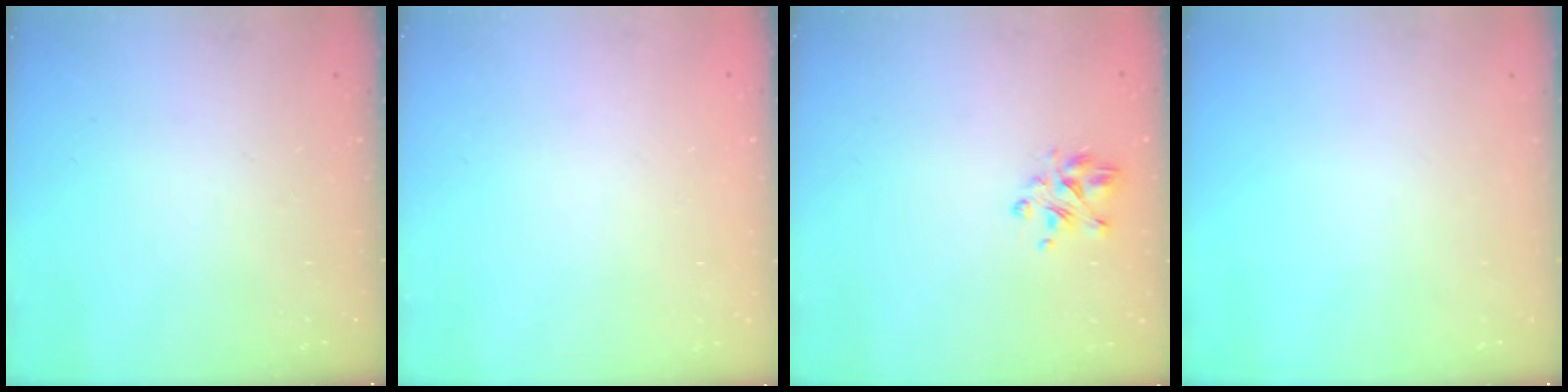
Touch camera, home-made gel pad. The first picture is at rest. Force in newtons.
{"total": 1.9, "press": 1.9, "slide": 0.2}
{"total": 4.7, "press": 4.3, "slide": 1.9}
{"total": 0.0}